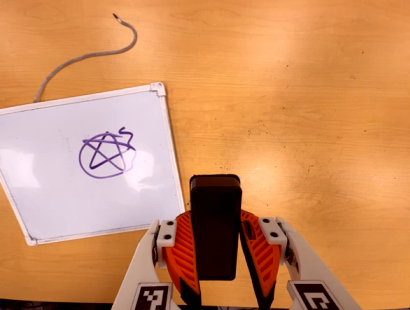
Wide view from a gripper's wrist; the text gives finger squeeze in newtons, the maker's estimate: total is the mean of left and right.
{"total": 8.6, "left": 6.6, "right": 10.5}